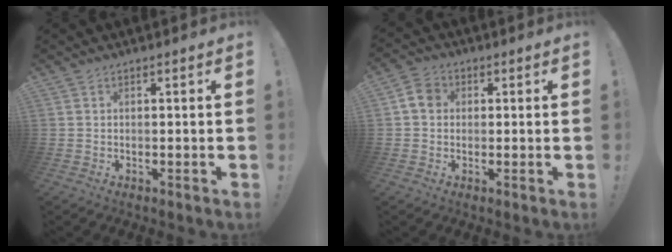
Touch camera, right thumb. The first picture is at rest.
{"total": 5.7, "force": [0.6, 4.8, 3.1], "torque": [-0.048, 0.014, 0.015]}